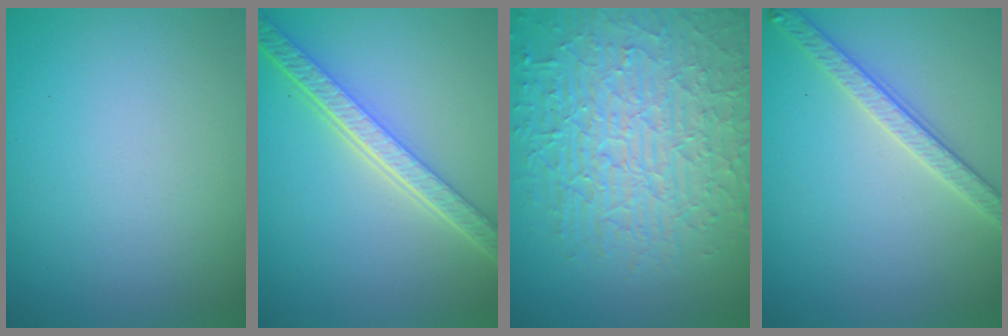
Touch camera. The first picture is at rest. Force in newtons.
{"total": 5.6, "press": 4.2, "slide": 3.7}
{"total": 8.8, "press": 6.2, "slide": 6.2}
{"total": 2.8, "press": 2.7, "slide": 0.7}